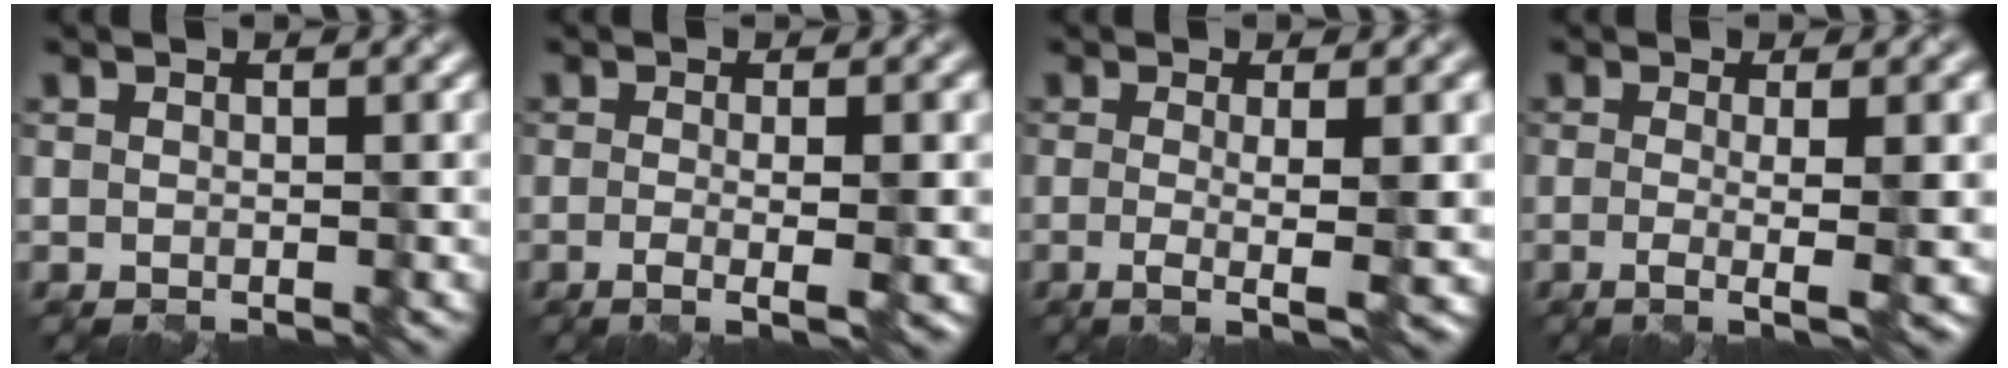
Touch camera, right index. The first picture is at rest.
{"total": 4.1, "force": [-0.5, 1.2, 3.9], "torque": [-0.051, -0.003, -0.010]}
{"total": 5.3, "force": [-0.3, 1.3, 5.1], "torque": [-0.071, -0.002, -0.007]}
{"total": 5.2, "force": [-0.5, 1.3, 5.0], "torque": [-0.070, -0.003, -0.008]}